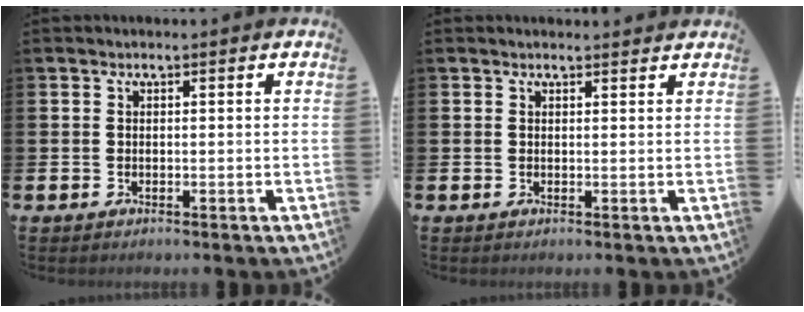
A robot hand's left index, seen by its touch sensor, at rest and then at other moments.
{"total": 0.8, "force": [0.8, 0.2, 0.1], "torque": [0.011, -0.003, 0.012]}